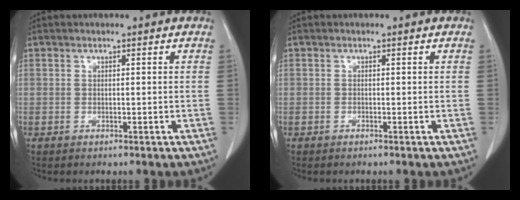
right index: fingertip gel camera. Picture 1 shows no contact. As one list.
[{"total": 0.0}]